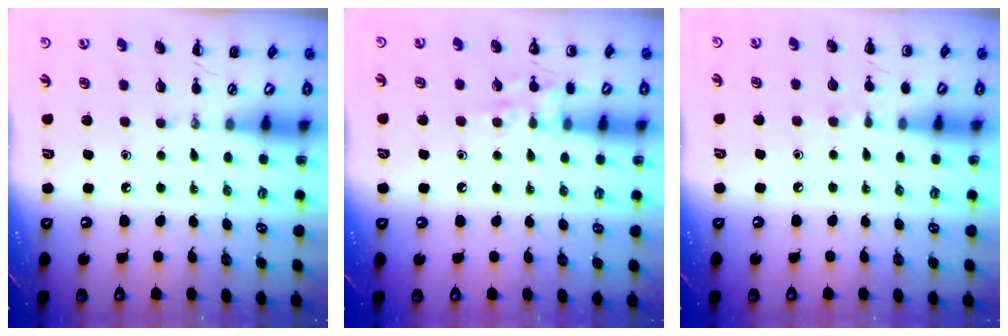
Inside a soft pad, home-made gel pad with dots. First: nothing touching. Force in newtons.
{"total": 8.7, "press": 8.6, "slide": 1.2}
{"total": 5.2, "press": 5.0, "slide": 1.5}